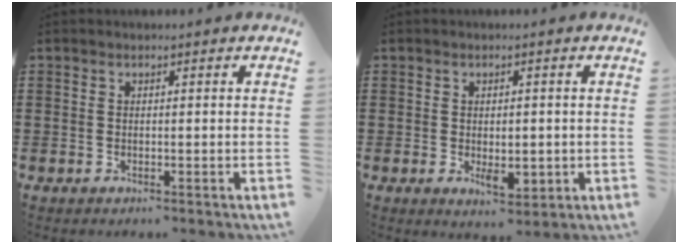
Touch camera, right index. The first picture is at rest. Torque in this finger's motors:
{"motor_torque": [0.02, -0.01, 0.19, 0.05]}